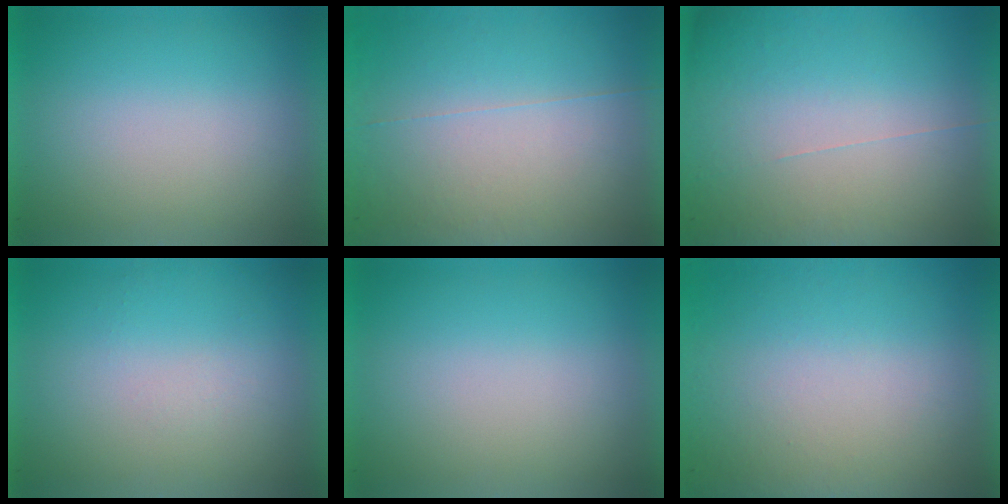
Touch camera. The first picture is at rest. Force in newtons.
{"total": 6.8}
{"total": 5.7}
{"total": 1.0}
{"total": 10.6}
{"total": 8.1}